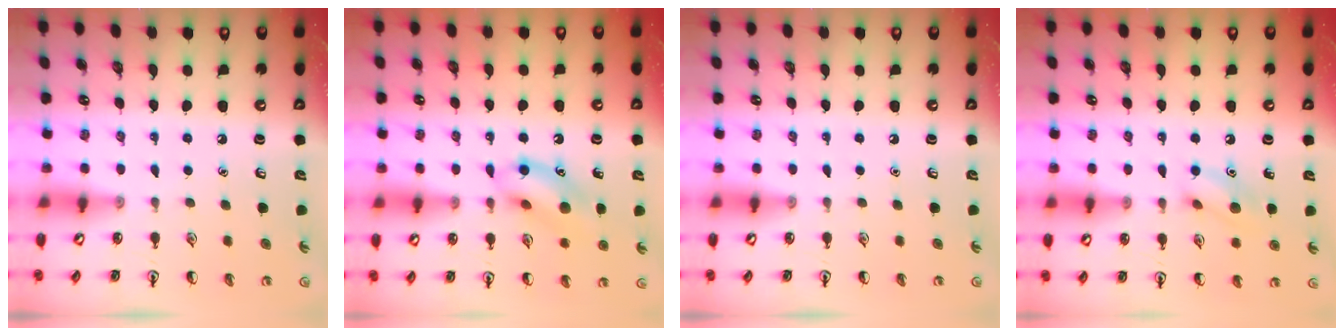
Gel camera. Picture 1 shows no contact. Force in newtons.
{"total": 12.7, "press": 12.6, "slide": 1.7}
{"total": 0.0}
{"total": 8.8, "press": 8.7, "slide": 1.5}